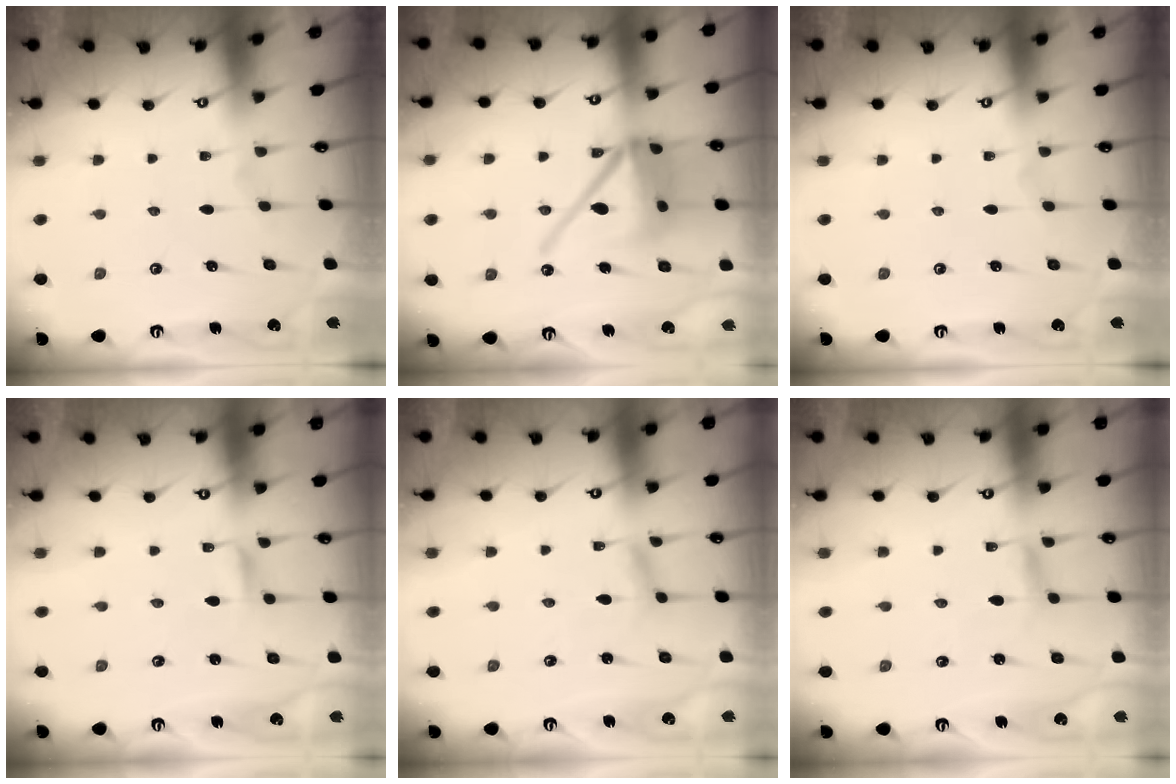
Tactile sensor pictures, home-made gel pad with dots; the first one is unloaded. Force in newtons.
{"total": 16.2, "press": 16.0, "slide": 2.3}
{"total": 0.0}
{"total": 1.4, "press": 1.4, "slide": 0.1}
{"total": 3.4, "press": 3.4, "slide": 0.3}
{"total": 2.7, "press": 2.7, "slide": 0.2}